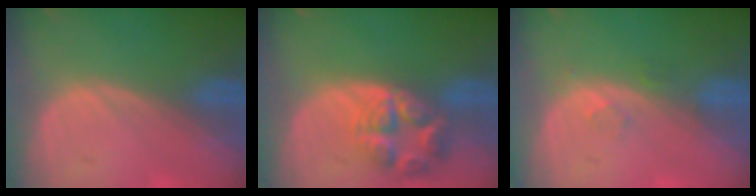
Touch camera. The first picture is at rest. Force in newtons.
{"total": 7.6, "press": 6.7, "slide": 3.6}
{"total": 1.4, "press": 1.4, "slide": 0.1}